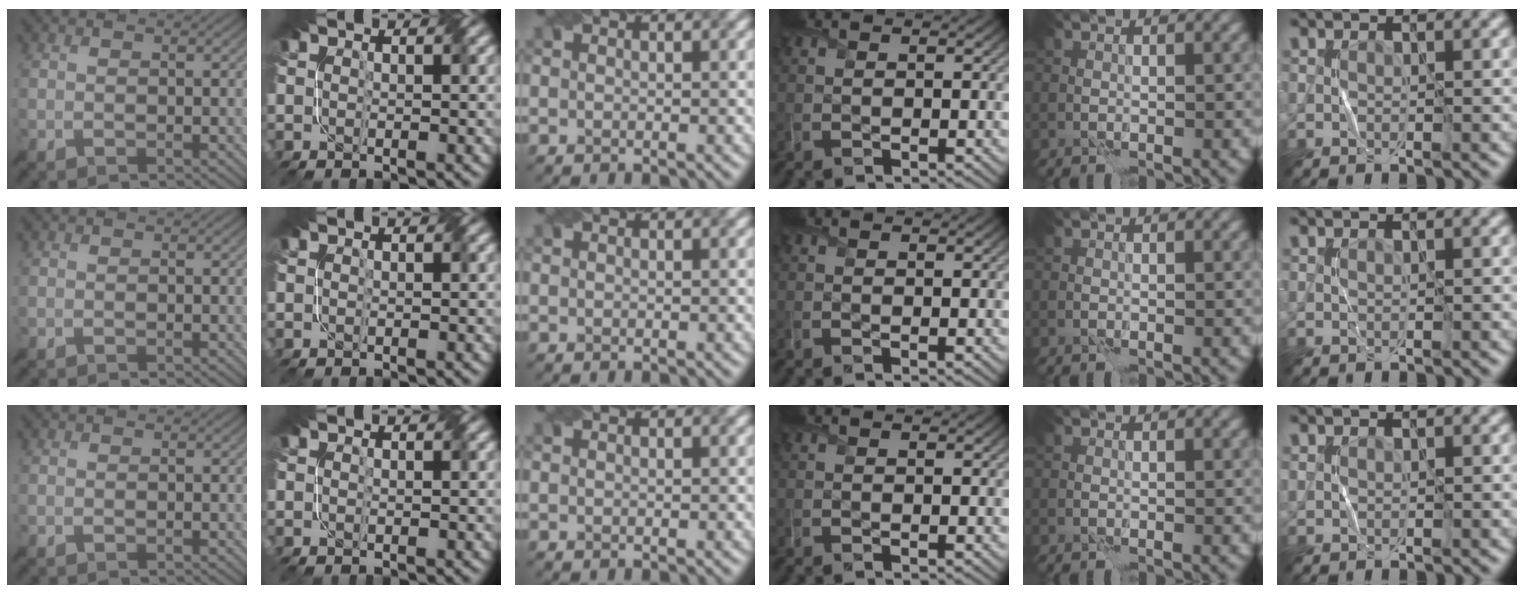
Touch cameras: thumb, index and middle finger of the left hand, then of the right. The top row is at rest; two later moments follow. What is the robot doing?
{"motion": "fold", "object": "file"}